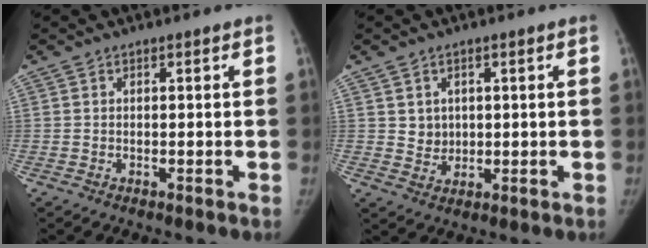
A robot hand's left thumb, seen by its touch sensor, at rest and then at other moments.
{"total": 3.3, "force": [1.0, 2.9, 1.1], "torque": [-0.005, -0.009, 0.025]}